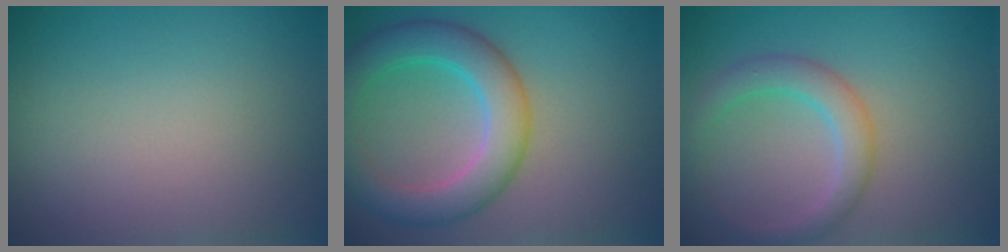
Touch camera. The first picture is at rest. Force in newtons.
{"total": 5.9, "press": 5.9, "slide": 0.2}
{"total": 3.0, "press": 3.0, "slide": 0.1}